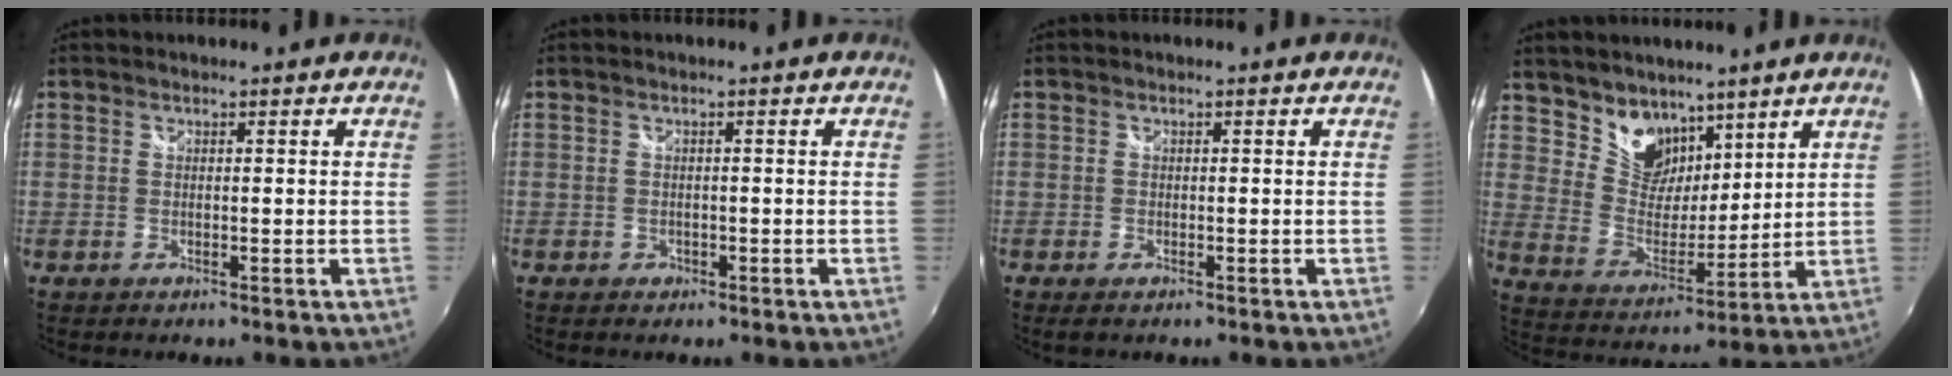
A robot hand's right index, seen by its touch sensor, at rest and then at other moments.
{"total": 1.5, "force": [-0.8, 1.2, 0.3], "torque": [-0.007, -0.002, -0.010]}
{"total": 1.4, "force": [-0.9, 0.7, 0.8], "torque": [-0.017, -0.007, -0.017]}
{"total": 10.2, "force": [7.3, 6.4, 3.1], "torque": [-0.054, 0.000, 0.143]}